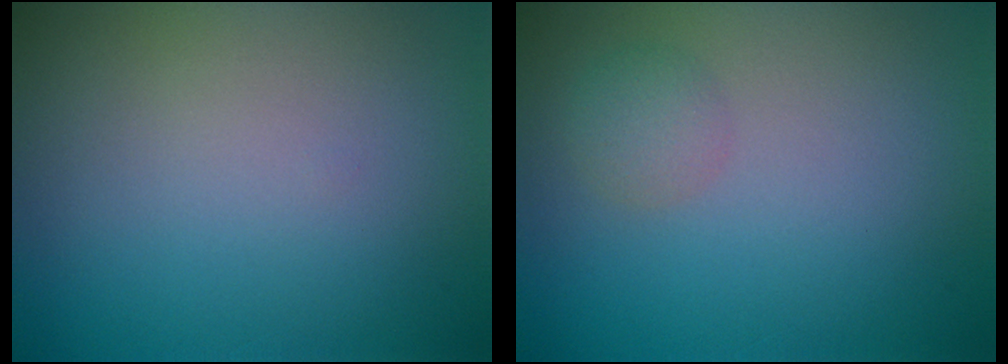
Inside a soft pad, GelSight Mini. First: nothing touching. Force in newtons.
{"total": 1.4, "press": 1.4, "slide": 0.1}